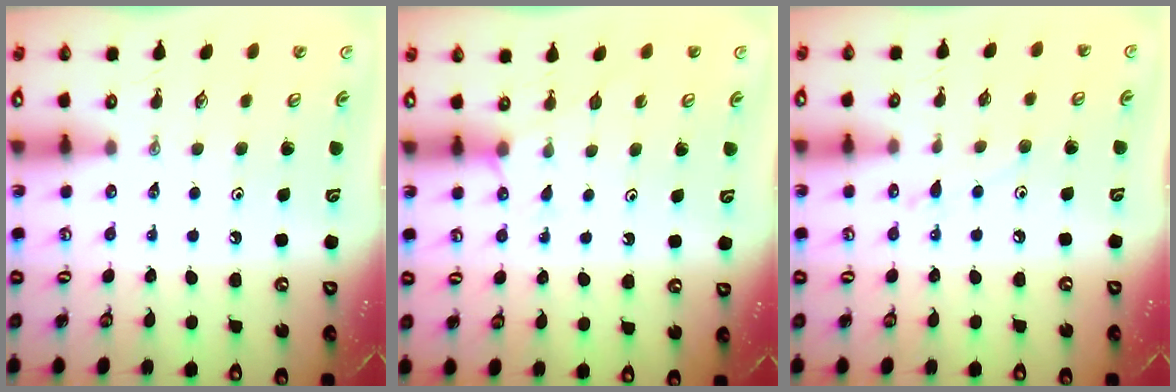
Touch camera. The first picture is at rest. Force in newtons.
{"total": 4.2, "press": 4.2, "slide": 0.5}
{"total": 5.9, "press": 5.9, "slide": 0.4}